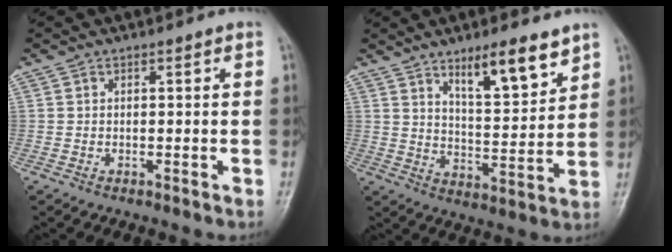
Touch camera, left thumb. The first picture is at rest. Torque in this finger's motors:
{"motor_torque": [0.19, 0.51, -0.21, -0.23, 0.23]}